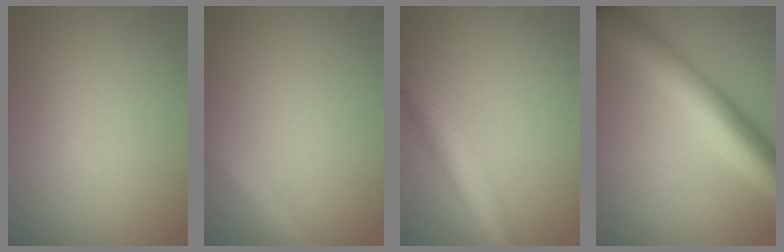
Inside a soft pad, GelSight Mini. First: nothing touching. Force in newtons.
{"total": 2.6, "press": 2.6, "slide": 0.1}
{"total": 7.0, "press": 7.0, "slide": 0.4}
{"total": 9.5, "press": 9.5, "slide": 0.1}